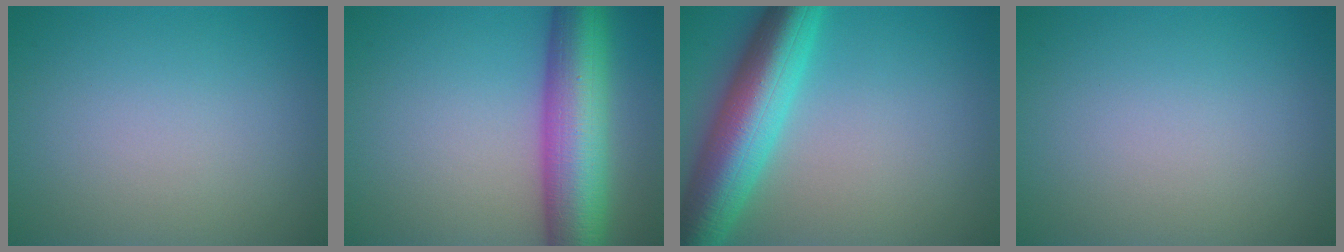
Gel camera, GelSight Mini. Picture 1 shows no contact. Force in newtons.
{"total": 10.8, "press": 10.8, "slide": 0.4}
{"total": 9.4, "press": 9.4, "slide": 0.3}
{"total": 0.0}